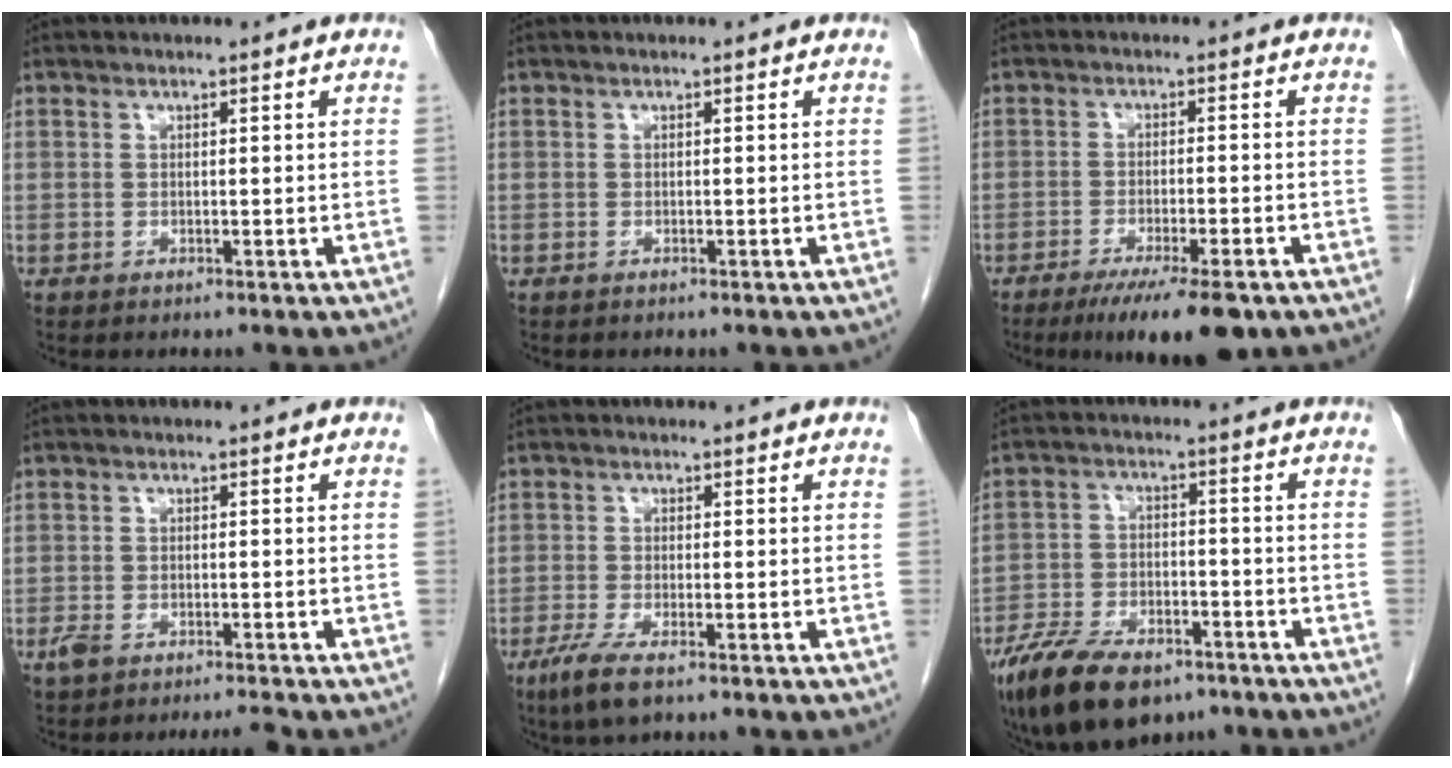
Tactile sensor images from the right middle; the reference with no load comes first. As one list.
[{"total": 0.0}, {"total": 10.5, "force": [-7.3, 1.8, 7.3], "torque": [-0.105, -0.019, -0.109]}, {"total": 3.5, "force": [-2.8, 0.6, 2.0], "torque": [-0.047, -0.002, -0.048]}, {"total": 5.1, "force": [-3.2, 1.0, 3.8], "torque": [-0.080, -0.014, -0.057]}, {"total": 13.5, "force": [-9.5, 5.7, 7.6], "torque": [-0.135, -0.011, -0.162]}]